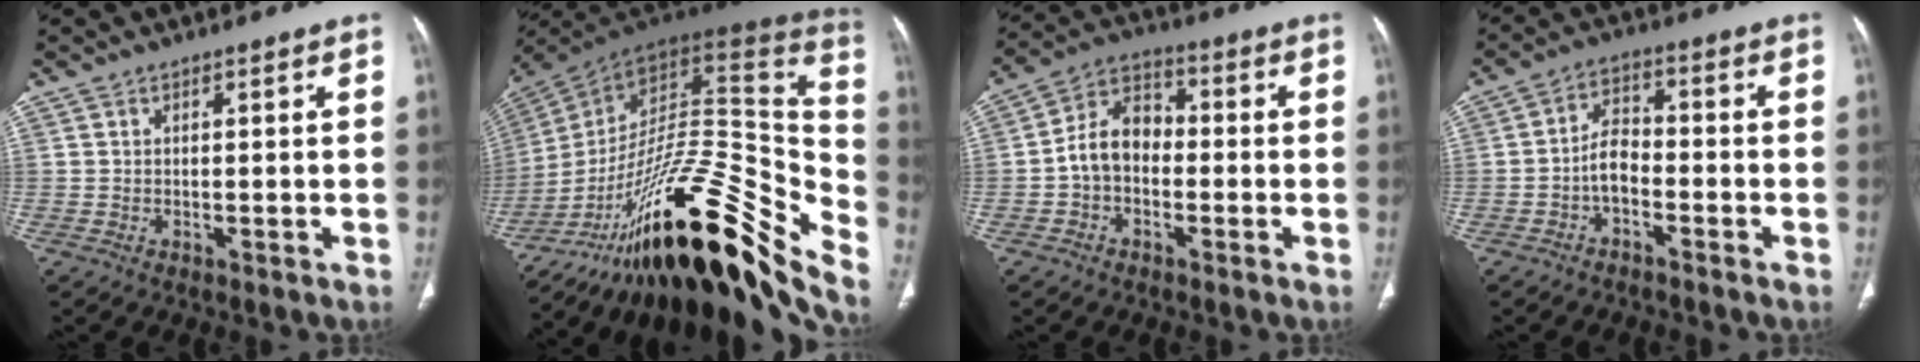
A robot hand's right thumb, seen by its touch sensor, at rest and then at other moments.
{"total": 36.3, "force": [-22.1, 10.9, 26.7], "torque": [-0.329, 0.069, -0.336]}
{"total": 8.6, "force": [-1.5, 6.2, 5.8], "torque": [-0.090, 0.033, -0.041]}
{"total": 5.1, "force": [-2.3, 2.9, 3.6], "torque": [-0.062, 0.030, -0.051]}